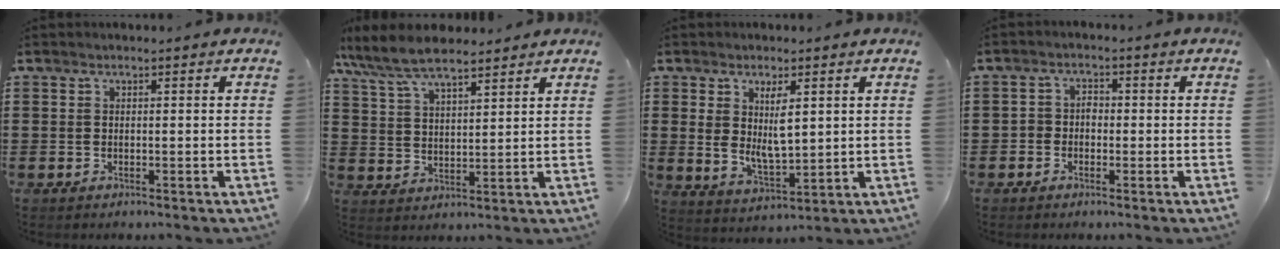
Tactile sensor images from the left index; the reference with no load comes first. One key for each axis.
{"total": 7.4, "fx": 6.4, "fy": 1.9, "fz": 3.3, "tx": -0.085, "ty": -0.017, "tz": 0.116}
{"total": 6.1, "fx": 1.9, "fy": 2.5, "fz": 5.2, "tx": -0.090, "ty": -0.003, "tz": 0.030}
{"total": 2.0, "fx": -0.8, "fy": 1.6, "fz": 0.9, "tx": -0.022, "ty": 0.007, "tz": -0.019}